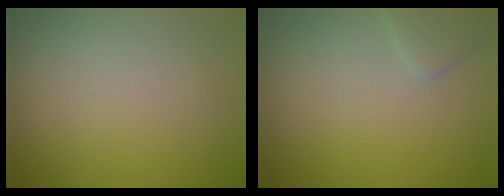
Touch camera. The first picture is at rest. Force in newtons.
{"total": 1.2, "press": 1.2, "slide": 0.1}